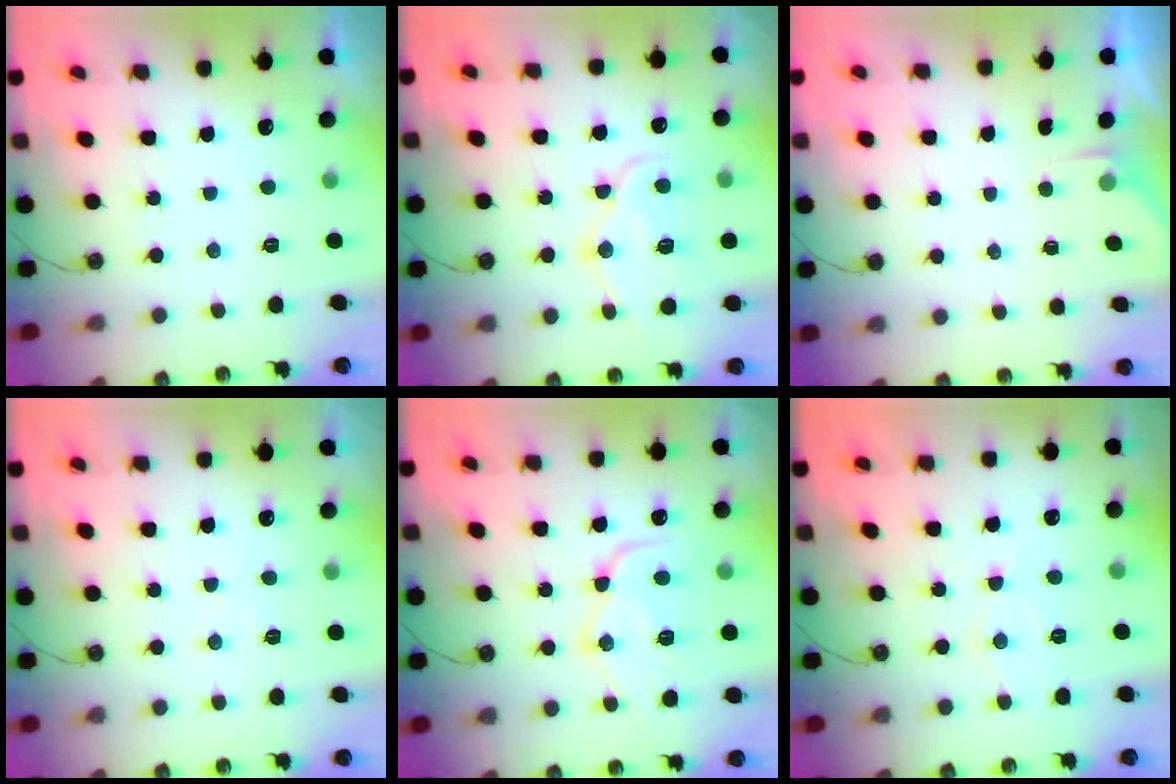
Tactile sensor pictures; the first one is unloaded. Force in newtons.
{"total": 13.7, "press": 13.6, "slide": 1.1}
{"total": 1.4, "press": 1.3, "slide": 0.2}
{"total": 4.8, "press": 4.7, "slide": 0.8}
{"total": 15.5, "press": 15.4, "slide": 1.6}
{"total": 7.3, "press": 7.3, "slide": 0.6}